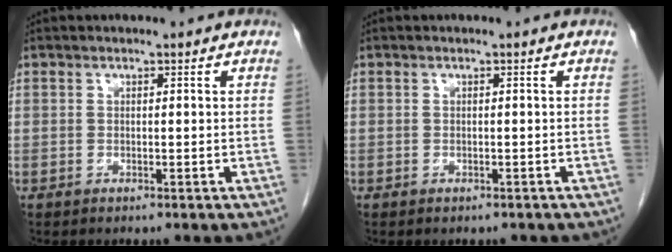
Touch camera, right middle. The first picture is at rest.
{"total": 2.1, "force": [-1.8, 1.0, 0.6], "torque": [-0.009, -0.002, -0.020]}